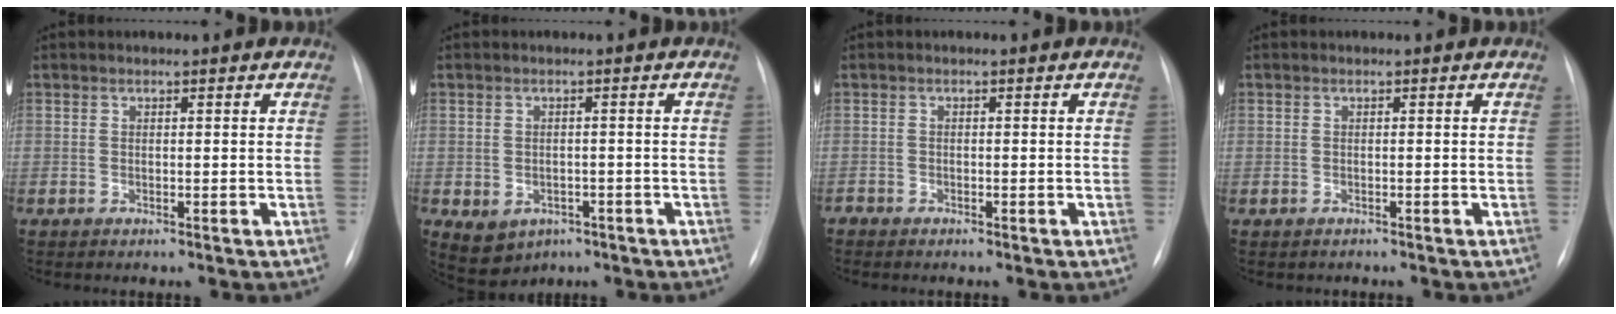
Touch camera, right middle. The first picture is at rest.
{"total": 5.0, "force": [-2.2, 4.1, 1.9], "torque": [-0.038, 0.005, -0.012]}
{"total": 0.7, "force": [-0.6, 0.3, 0.2], "torque": [-0.007, -0.002, -0.010]}
{"total": 0.7, "force": [-0.5, 0.6, -0.1], "torque": [-0.007, 0.002, -0.009]}